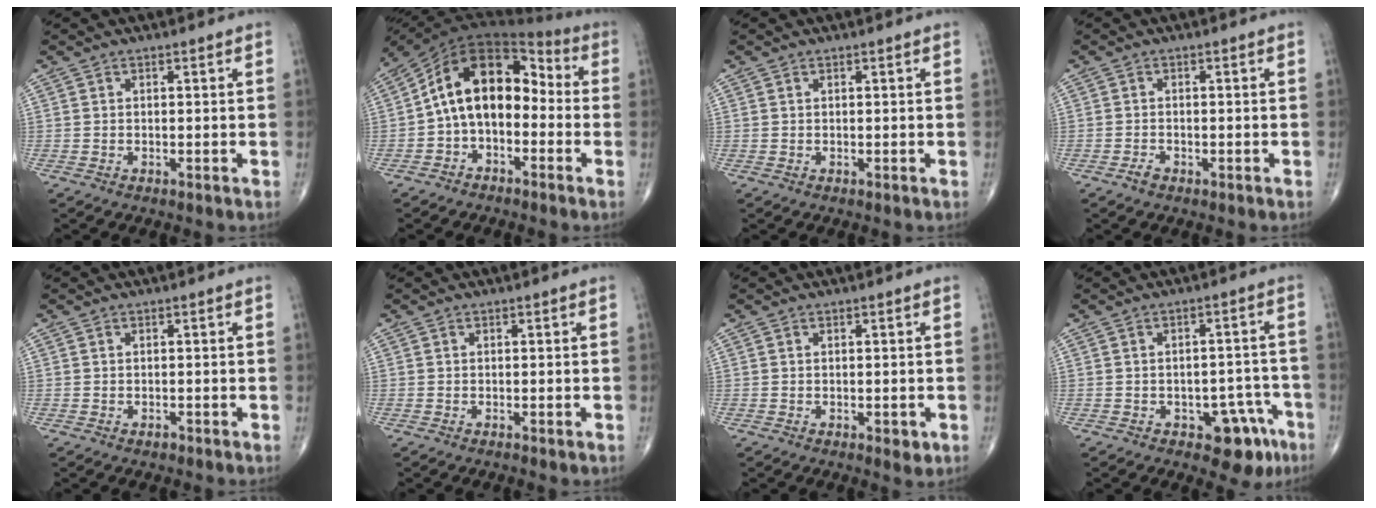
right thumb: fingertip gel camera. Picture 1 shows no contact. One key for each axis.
{"total": 14.3, "fx": -1.5, "fy": 9.2, "fz": 10.9, "tx": -0.155, "ty": 0.060, "tz": -0.042}
{"total": 0.0}
{"total": 1.2, "fx": -0.8, "fy": 0.7, "fz": 0.6, "tx": -0.013, "ty": 0.003, "tz": -0.015}
{"total": 0.6, "fx": -0.4, "fy": 0.4, "fz": 0.3, "tx": -0.003, "ty": 0.000, "tz": -0.006}
{"total": 0.6, "fx": -0.3, "fy": 0.2, "fz": 0.5, "tx": -0.009, "ty": -0.002, "tz": -0.004}
{"total": 2.2, "fx": -0.5, "fy": 1.1, "fz": 1.8, "tx": -0.015, "ty": -0.003, "tz": -0.004}
{"total": 8.2, "fx": -4.3, "fy": 4.5, "fz": 5.3, "tx": -0.029, "ty": 0.034, "tz": -0.050}